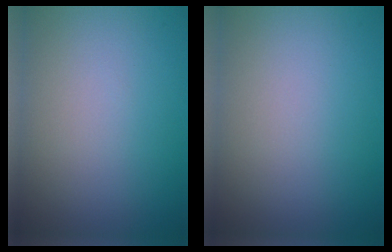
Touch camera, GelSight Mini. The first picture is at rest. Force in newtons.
{"total": 0.0}